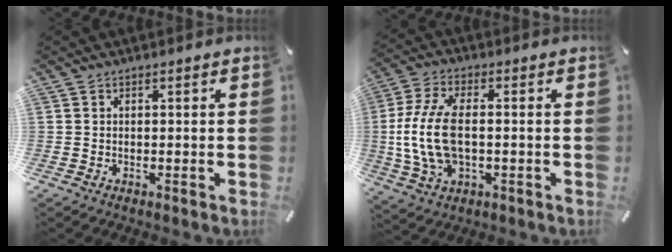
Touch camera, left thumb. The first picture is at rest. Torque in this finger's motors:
{"motor_torque": [1.20, 1.11, 1.91, 0.06, 0.63]}